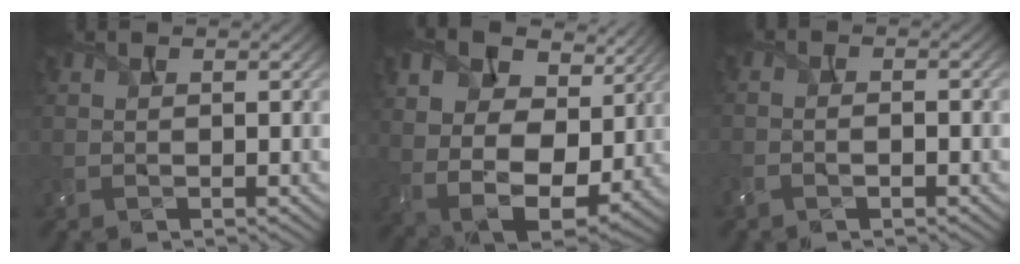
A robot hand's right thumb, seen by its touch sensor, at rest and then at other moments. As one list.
[{"total": 16.0, "force": [4.5, 10.4, 11.3], "torque": [-0.239, 0.010, 0.091]}, {"total": 2.2, "force": [-1.1, 0.9, 1.7], "torque": [-0.024, 0.006, -0.025]}]